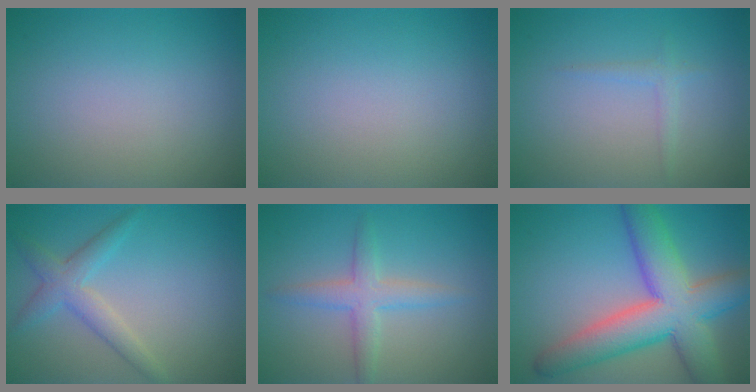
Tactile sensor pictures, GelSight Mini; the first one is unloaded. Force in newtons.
{"total": 0.0}
{"total": 1.0, "press": 1.0, "slide": 0.1}
{"total": 2.9, "press": 2.9, "slide": 0.2}
{"total": 3.0, "press": 3.0, "slide": 0.1}
{"total": 10.3, "press": 10.3, "slide": 0.3}